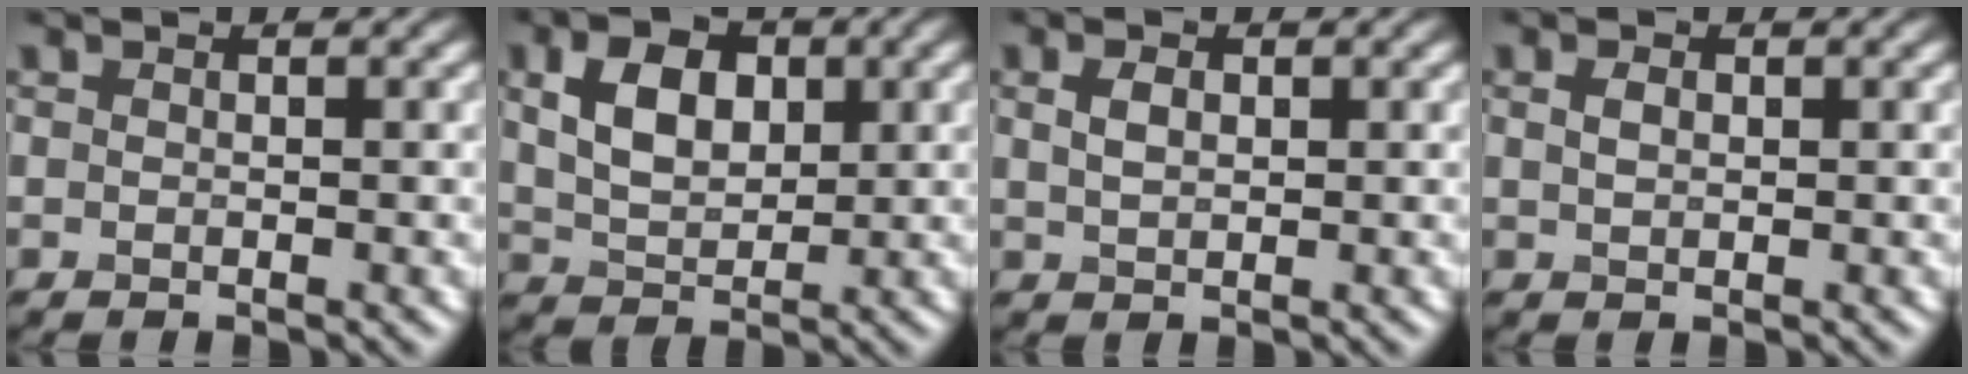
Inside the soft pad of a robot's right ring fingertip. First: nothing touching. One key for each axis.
{"total": 5.5, "fx": 1.7, "fy": 3.5, "fz": 4.0, "tx": -0.077, "ty": 0.004, "tz": 0.027}
{"total": 1.8, "fx": 0.6, "fy": 1.1, "fz": 1.3, "tx": -0.027, "ty": 0.001, "tz": 0.013}
{"total": 1.2, "fx": 0.4, "fy": 0.8, "fz": 0.8, "tx": -0.019, "ty": 0.002, "tz": 0.008}